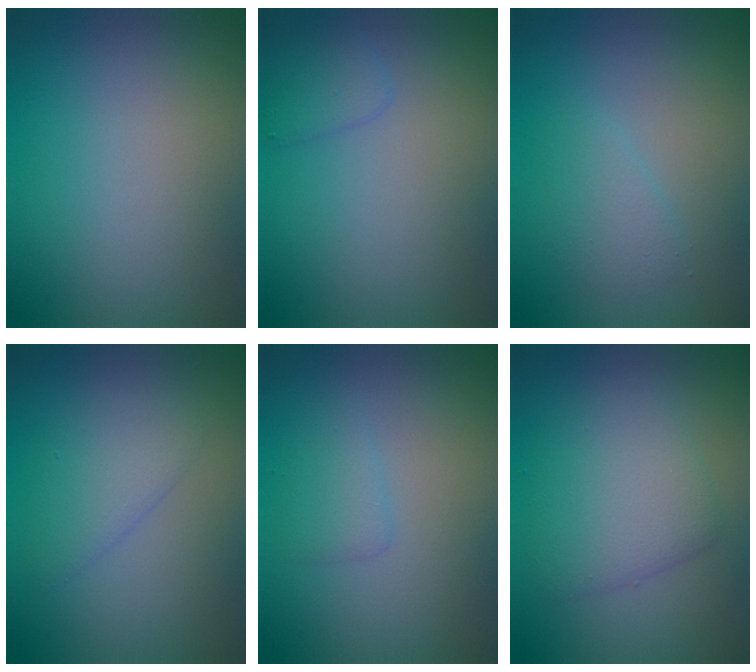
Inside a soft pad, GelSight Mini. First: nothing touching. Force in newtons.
{"total": 1.6, "press": 1.6, "slide": 0.1}
{"total": 1.8, "press": 1.8, "slide": 0.2}
{"total": 2.5, "press": 2.5, "slide": 0.3}
{"total": 1.6, "press": 1.6, "slide": 0.1}
{"total": 4.8, "press": 4.8, "slide": 0.3}